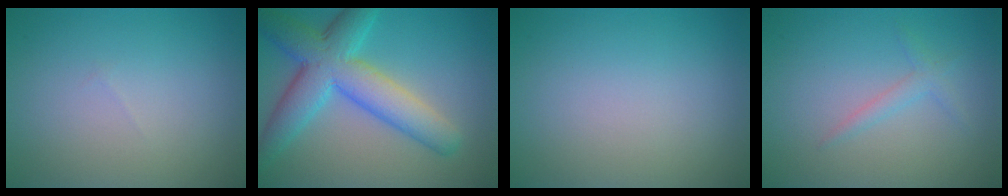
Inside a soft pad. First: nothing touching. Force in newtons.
{"total": 7.9, "press": 7.9, "slide": 0.1}
{"total": 0.0}
{"total": 1.3, "press": 1.3, "slide": 0.1}